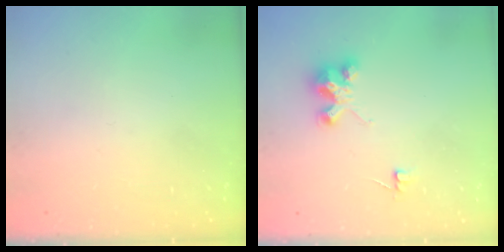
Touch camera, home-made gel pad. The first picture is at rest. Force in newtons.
{"total": 4.1, "press": 4.1, "slide": 0.2}